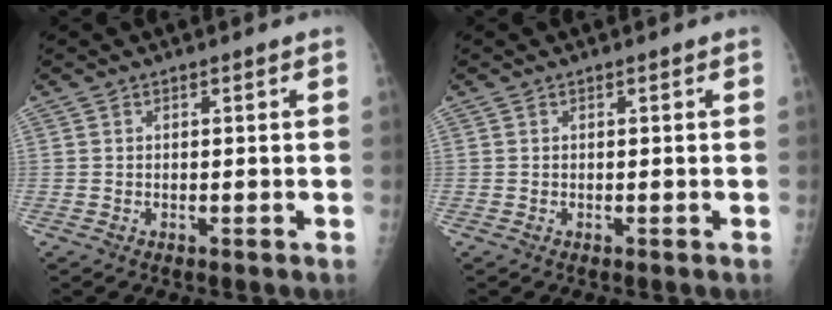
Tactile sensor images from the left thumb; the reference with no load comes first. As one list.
[{"total": 0.0}]